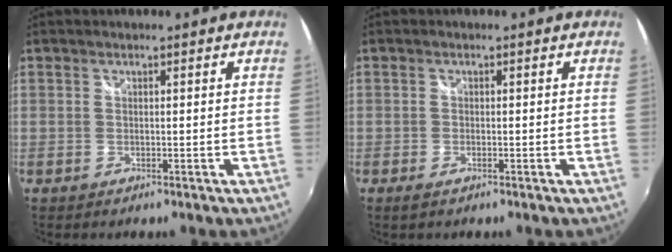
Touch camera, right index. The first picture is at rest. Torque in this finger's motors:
{"motor_torque": [0.10, 0.04, 0.00, 0.00]}